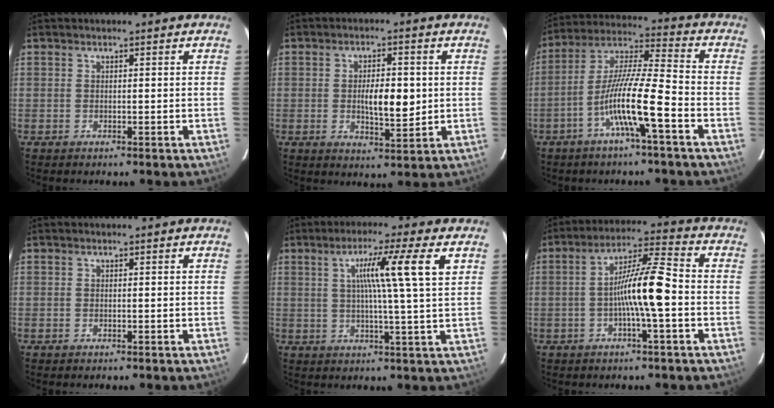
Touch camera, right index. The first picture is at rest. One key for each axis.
{"total": 6.7, "fx": 0.1, "fy": 2.3, "fz": 6.3, "tx": -0.103, "ty": -0.003, "tz": 0.004}
{"total": 12.1, "fx": -5.0, "fy": 0.0, "fz": 11.1, "tx": -0.217, "ty": 0.009, "tz": -0.095}
{"total": 0.0}
{"total": 9.9, "fx": 3.5, "fy": -1.4, "fz": 9.2, "tx": -0.149, "ty": 0.010, "tz": 0.053}
{"total": 9.8, "fx": -1.7, "fy": 0.2, "fz": 9.6, "tx": -0.174, "ty": 0.016, "tz": -0.036}